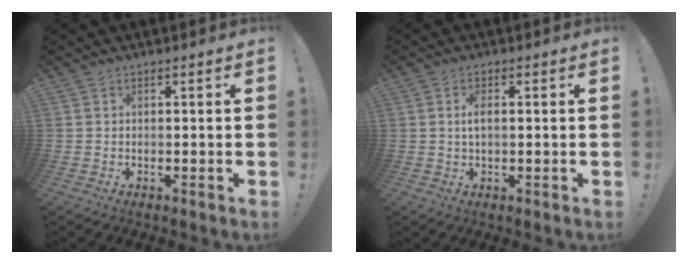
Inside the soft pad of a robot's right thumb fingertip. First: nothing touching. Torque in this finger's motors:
{"motor_torque": [0.00, -0.05, 0.39, -0.10, 0.15]}